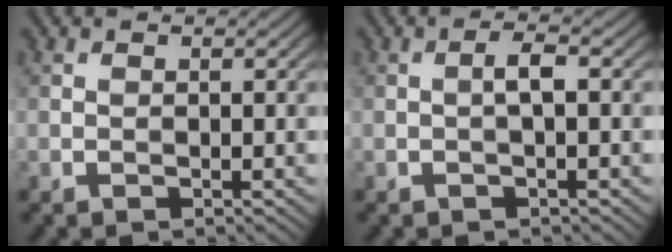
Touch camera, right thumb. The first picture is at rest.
{"total": 1.8, "force": [-0.2, 0.2, 1.8], "torque": [-0.033, 0.009, -0.005]}